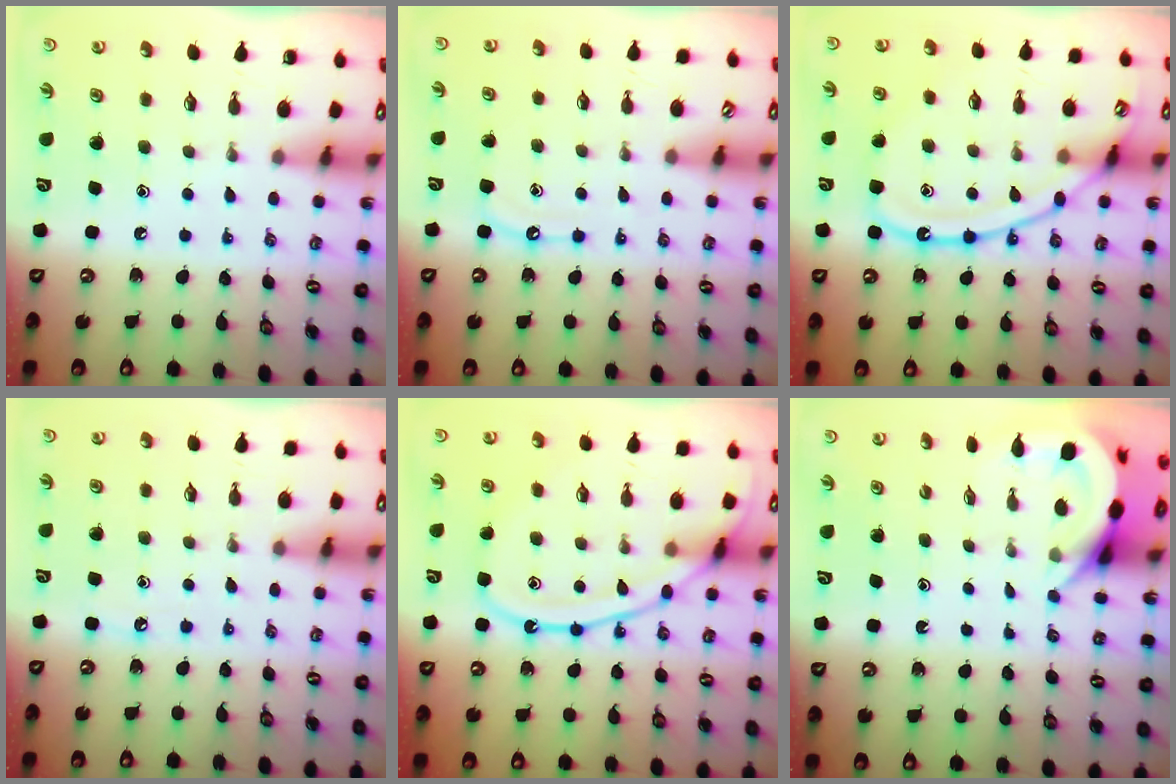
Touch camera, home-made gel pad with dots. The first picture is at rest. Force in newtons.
{"total": 6.4, "press": 6.4, "slide": 0.6}
{"total": 14.3, "press": 14.3, "slide": 1.3}
{"total": 4.0, "press": 4.0, "slide": 0.6}
{"total": 14.5, "press": 14.4, "slide": 1.4}
{"total": 4.1, "press": 4.1, "slide": 0.3}